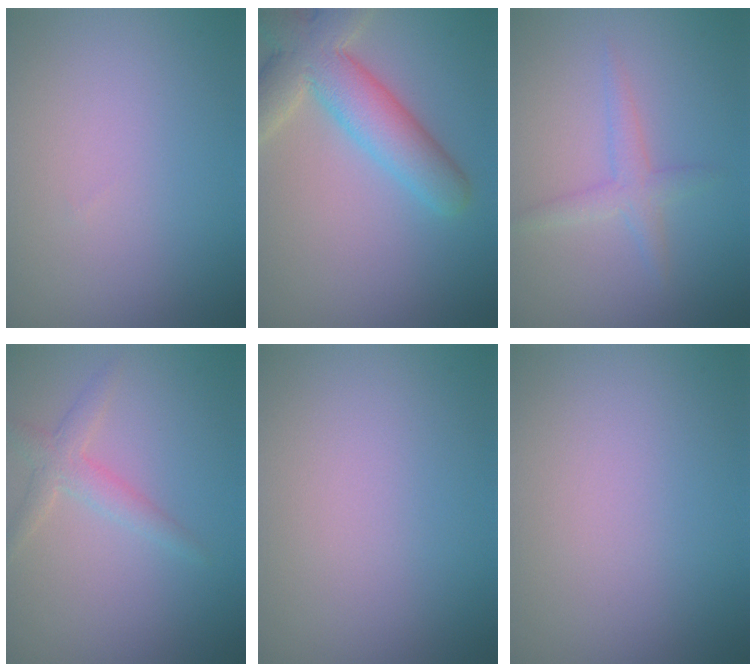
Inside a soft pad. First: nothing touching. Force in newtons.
{"total": 7.1, "press": 7.1, "slide": 0.5}
{"total": 1.9, "press": 1.9, "slide": 0.1}
{"total": 2.2, "press": 2.2, "slide": 0.1}
{"total": 0.0}
{"total": 0.0}